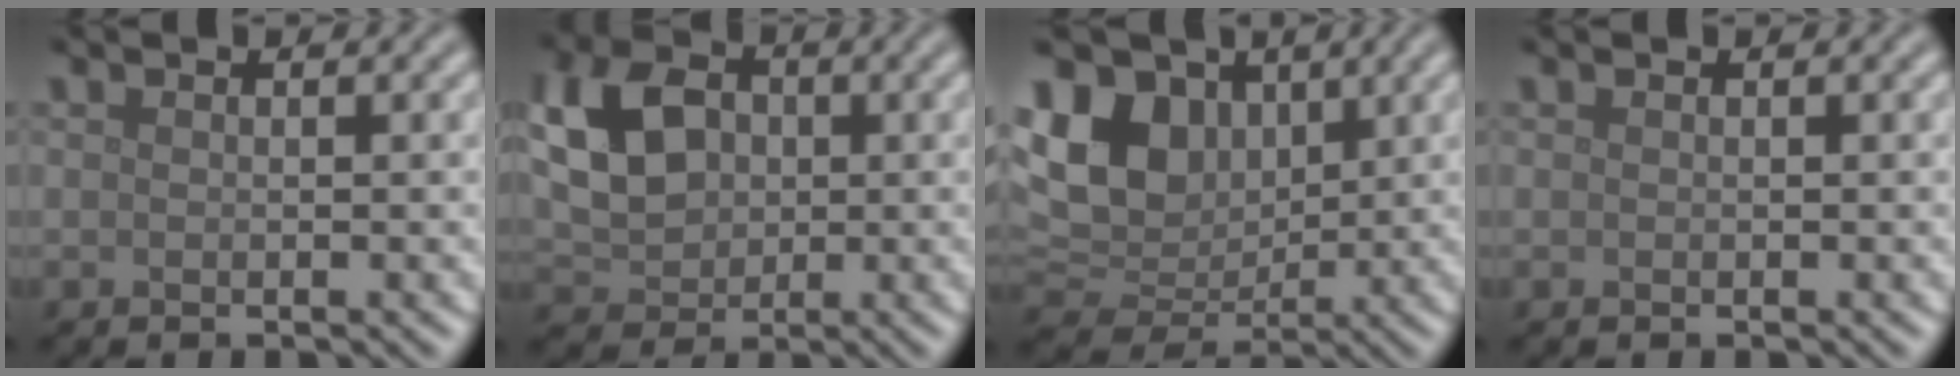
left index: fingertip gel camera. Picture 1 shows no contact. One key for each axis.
{"total": 7.0, "fx": 1.3, "fy": 5.2, "fz": 4.5, "tx": -0.104, "ty": 0.011, "tz": 0.018}
{"total": 11.0, "fx": 3.9, "fy": 8.0, "fz": 6.5, "tx": -0.146, "ty": 0.029, "tz": 0.057}
{"total": 0.0}